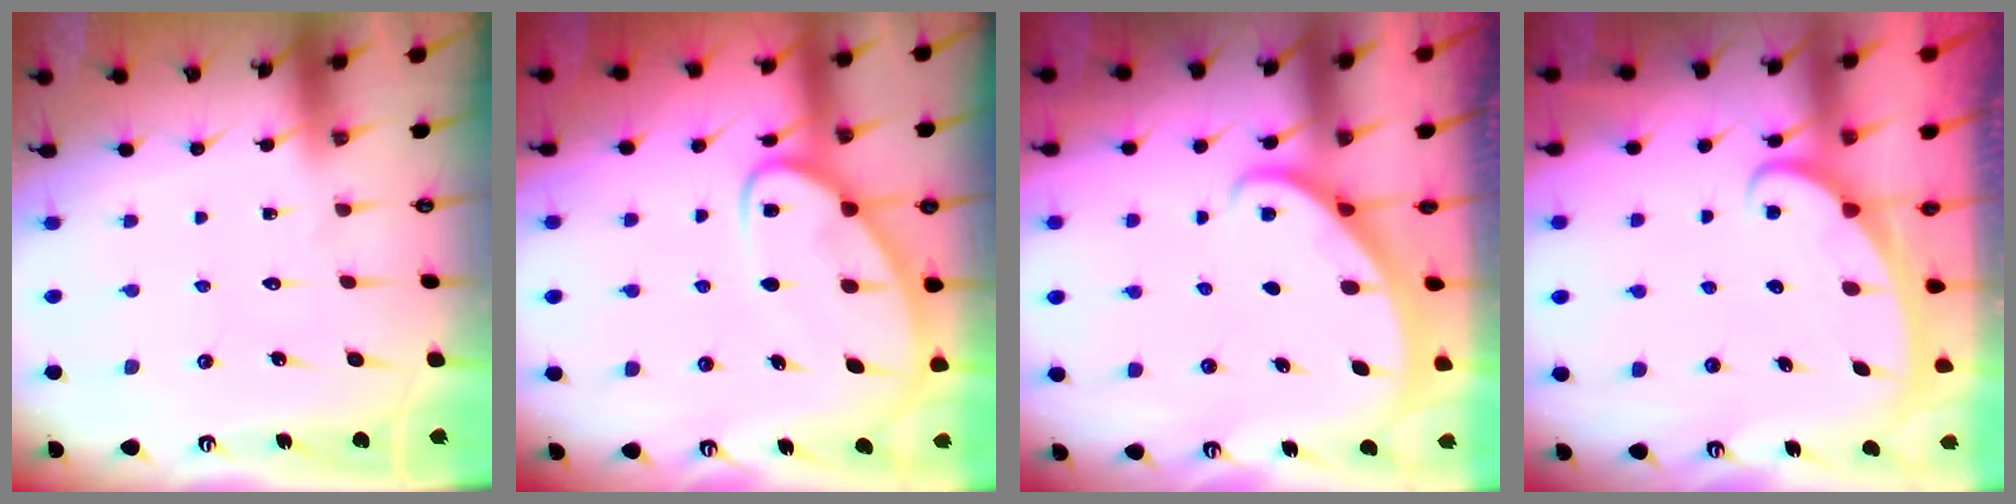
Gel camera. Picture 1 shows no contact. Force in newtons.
{"total": 8.7, "press": 8.7, "slide": 0.8}
{"total": 1.5, "press": 1.5, "slide": 0.1}
{"total": 2.5, "press": 2.5, "slide": 0.3}